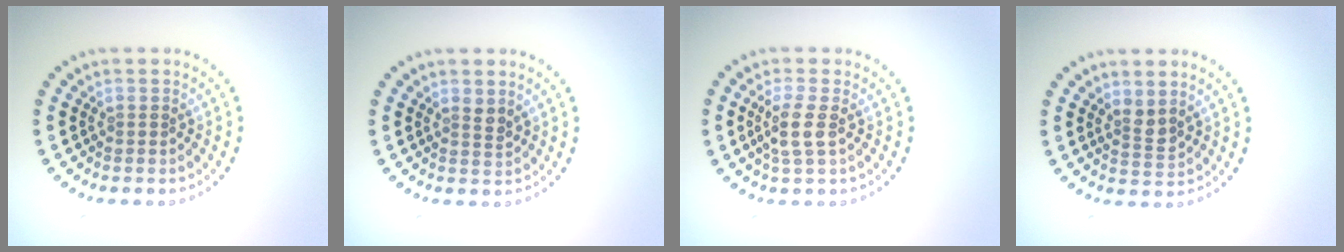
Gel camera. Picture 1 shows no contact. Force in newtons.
{"total": 1.0, "press": 0.8, "slide": 0.7}
{"total": 2.4, "press": 2.0, "slide": 1.3}
{"total": 1.7, "press": 1.3, "slide": 1.1}